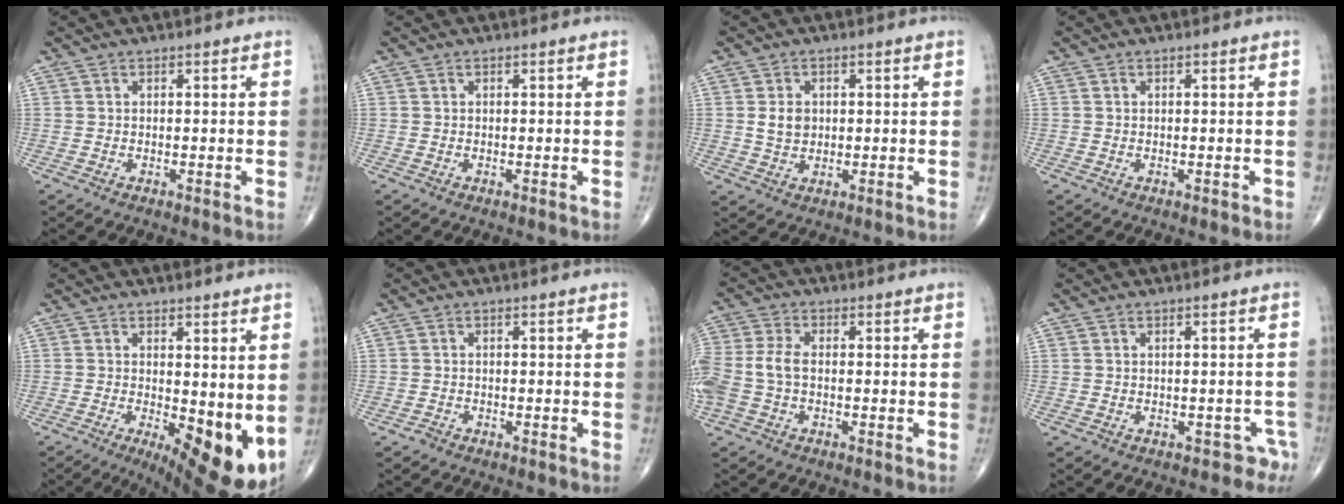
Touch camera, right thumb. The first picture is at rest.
{"total": 0.0}
{"total": 3.8, "force": [0.5, 2.9, 2.4], "torque": [-0.029, -0.003, 0.013]}
{"total": 0.0}
{"total": 12.1, "force": [-1.0, 4.6, 11.1], "torque": [-0.145, -0.028, 0.001]}
{"total": 0.8, "force": [-0.6, 0.5, 0.1], "torque": [-0.003, 0.001, -0.017]}
{"total": 8.3, "force": [-1.0, 5.2, 6.4], "torque": [-0.166, 0.018, -0.024]}
{"total": 2.3, "force": [-1.3, 1.8, 0.6], "torque": [0.010, 0.021, -0.014]}